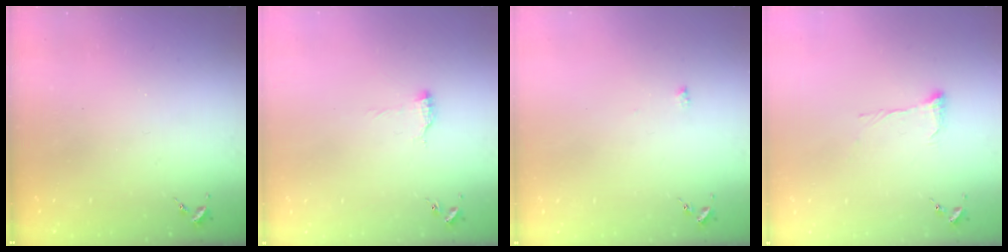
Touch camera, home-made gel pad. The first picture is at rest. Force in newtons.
{"total": 6.9, "press": 6.9, "slide": 0.6}
{"total": 3.8, "press": 3.8, "slide": 0.5}
{"total": 8.7, "press": 8.7, "slide": 0.3}